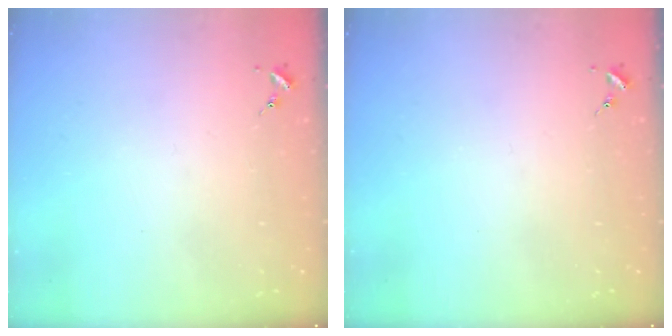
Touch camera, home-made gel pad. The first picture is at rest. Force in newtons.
{"total": 0.0}